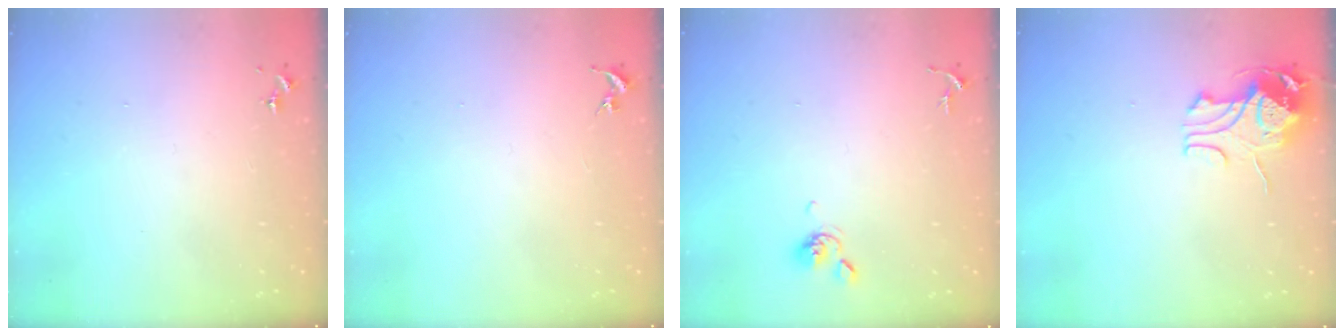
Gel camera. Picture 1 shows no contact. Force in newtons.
{"total": 0.0}
{"total": 5.5, "press": 5.4, "slide": 1.0}
{"total": 9.3, "press": 9.3, "slide": 0.8}